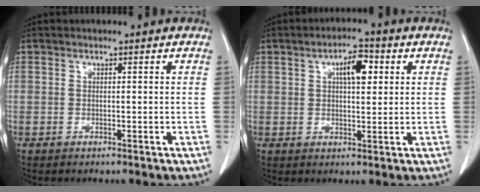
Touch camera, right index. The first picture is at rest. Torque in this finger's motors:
{"motor_torque": [0.25, 0.20, 0.30, 0.06]}